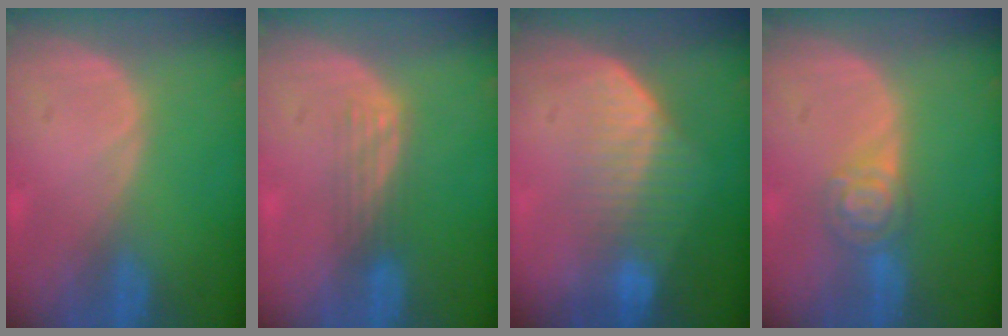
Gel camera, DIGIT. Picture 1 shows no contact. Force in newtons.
{"total": 2.8, "press": 2.5, "slide": 1.3}
{"total": 7.2, "press": 6.2, "slide": 3.7}
{"total": 5.1, "press": 4.5, "slide": 2.5}